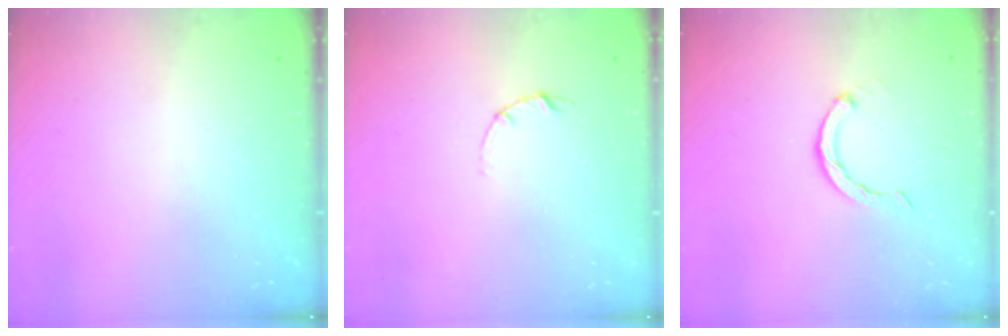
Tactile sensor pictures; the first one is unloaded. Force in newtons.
{"total": 2.1, "press": 2.1, "slide": 0.1}
{"total": 2.3, "press": 2.3, "slide": 0.3}